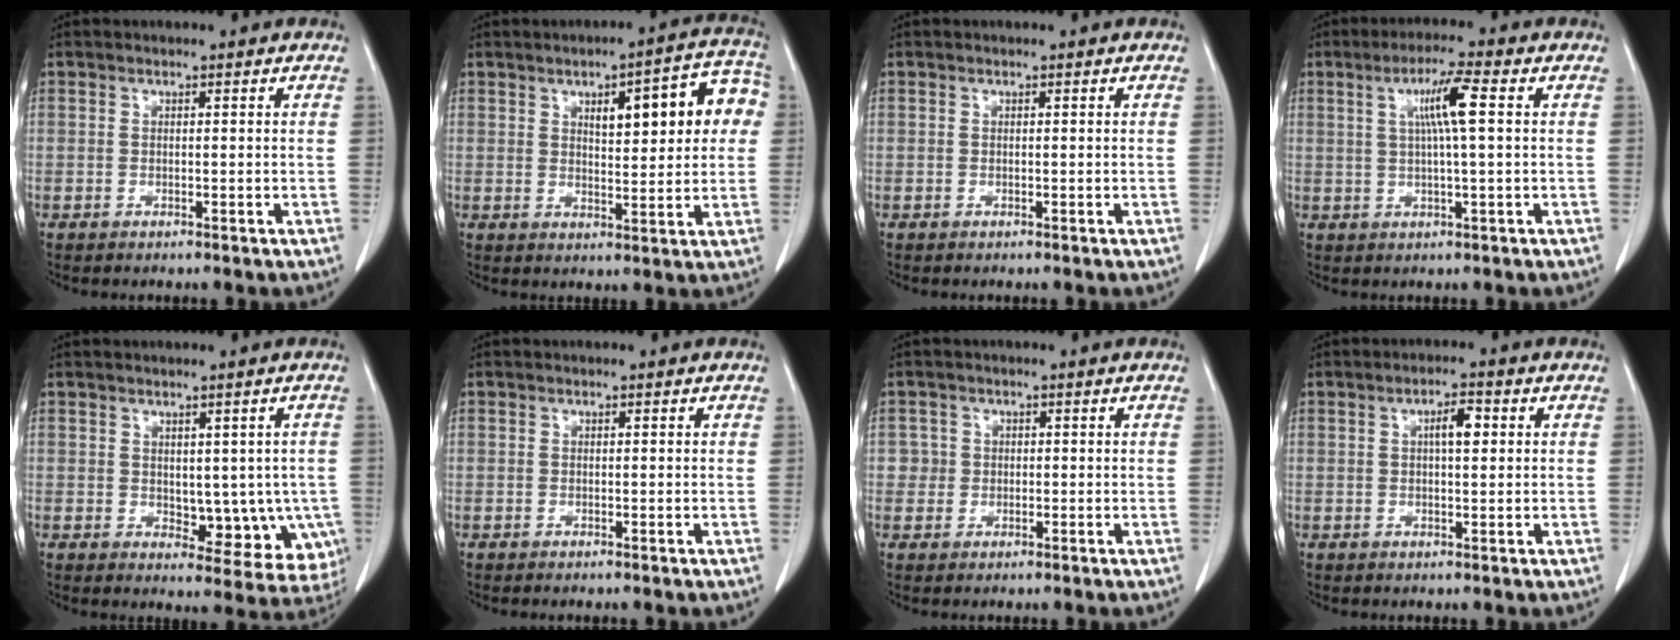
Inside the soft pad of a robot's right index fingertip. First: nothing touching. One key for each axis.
{"total": 11.8, "fx": 3.1, "fy": 3.6, "fz": 10.8, "tx": -0.133, "ty": 0.031, "tz": 0.040}
{"total": 0.0}
{"total": 6.3, "fx": 1.4, "fy": -0.3, "fz": 6.1, "tx": -0.111, "ty": 0.006, "tz": 0.026}
{"total": 8.8, "fx": -1.1, "fy": 5.2, "fz": 7.1, "tx": -0.062, "ty": 0.001, "tz": 0.000}
{"total": 0.0}
{"total": 2.0, "fx": 0.2, "fy": 2.0, "fz": -0.2, "tx": 0.017, "ty": 0.009, "tz": 0.000}
{"total": 3.4, "fx": 0.8, "fy": 1.0, "fz": 3.2, "tx": -0.055, "ty": 0.007, "tz": 0.012}